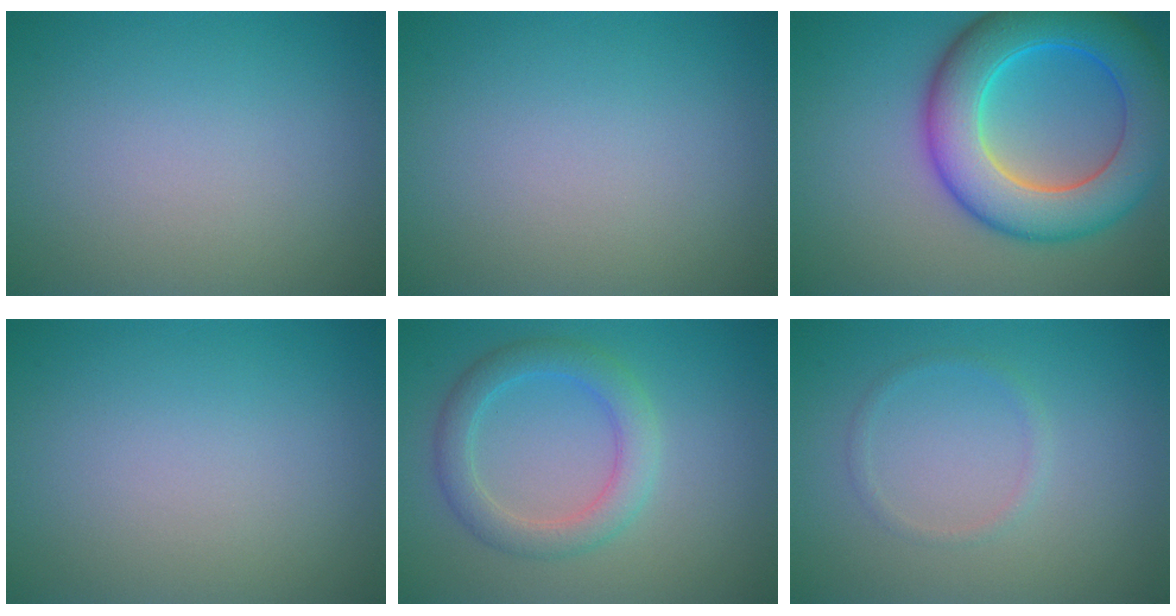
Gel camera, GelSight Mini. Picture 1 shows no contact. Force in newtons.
{"total": 0.0}
{"total": 10.1, "press": 10.1, "slide": 0.1}
{"total": 0.0}
{"total": 3.6, "press": 3.6, "slide": 0.0}
{"total": 1.0, "press": 0.9, "slide": 0.0}